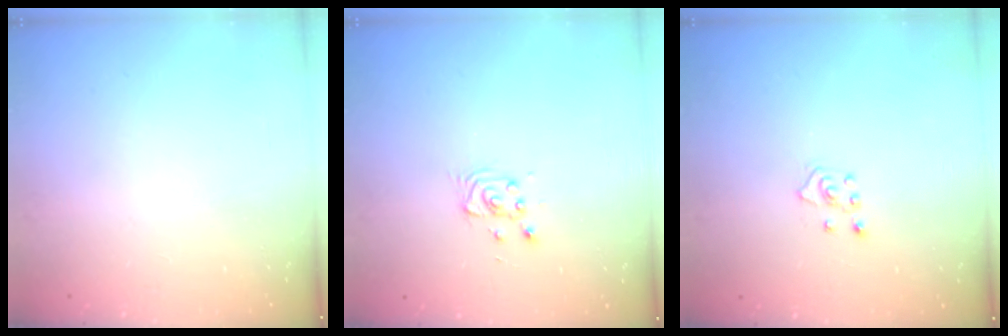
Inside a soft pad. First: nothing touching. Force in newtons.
{"total": 2.8, "press": 2.8, "slide": 0.4}
{"total": 4.1, "press": 4.1, "slide": 0.5}